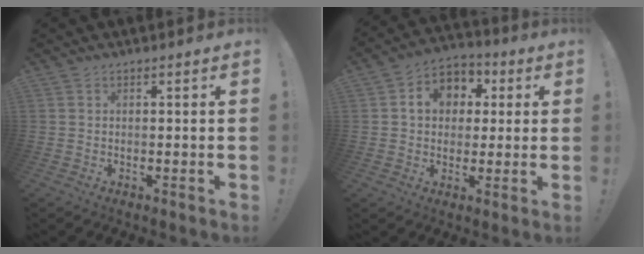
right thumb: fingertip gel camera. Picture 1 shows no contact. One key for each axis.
{"total": 9.7, "fx": 2.2, "fy": 8.3, "fz": 4.6, "tx": -0.063, "ty": 0.001, "tz": 0.046}